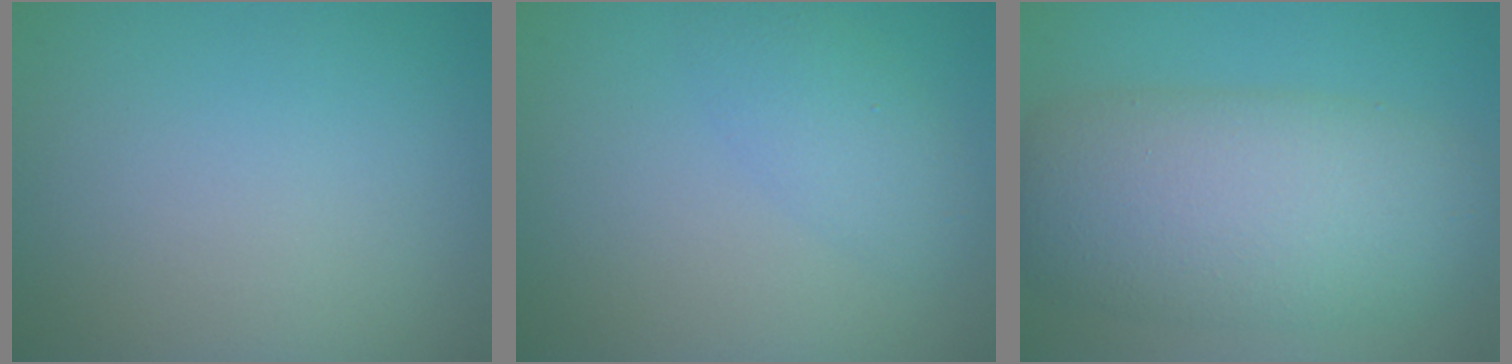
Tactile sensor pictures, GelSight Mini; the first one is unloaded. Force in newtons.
{"total": 2.1, "press": 2.1, "slide": 0.1}
{"total": 8.9, "press": 8.9, "slide": 0.7}